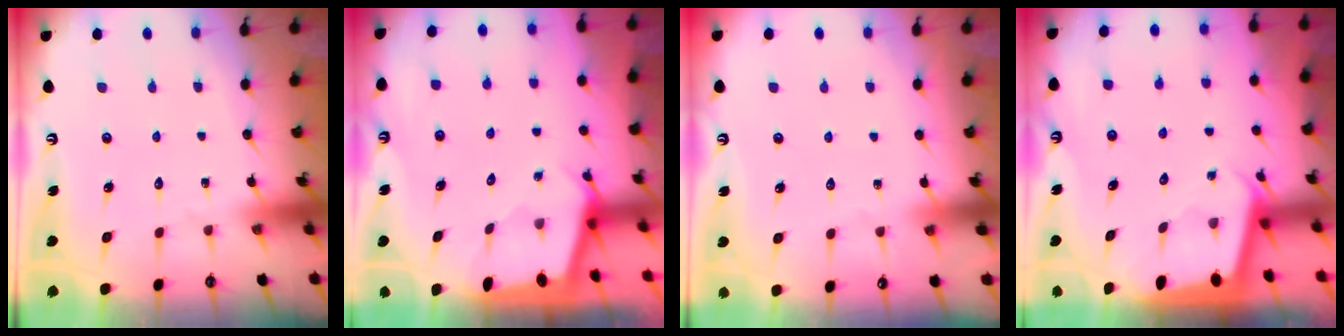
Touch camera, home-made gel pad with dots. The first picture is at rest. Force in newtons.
{"total": 1.6, "press": 1.5, "slide": 0.2}
{"total": 2.6, "press": 2.5, "slide": 0.5}
{"total": 1.9, "press": 1.9, "slide": 0.0}